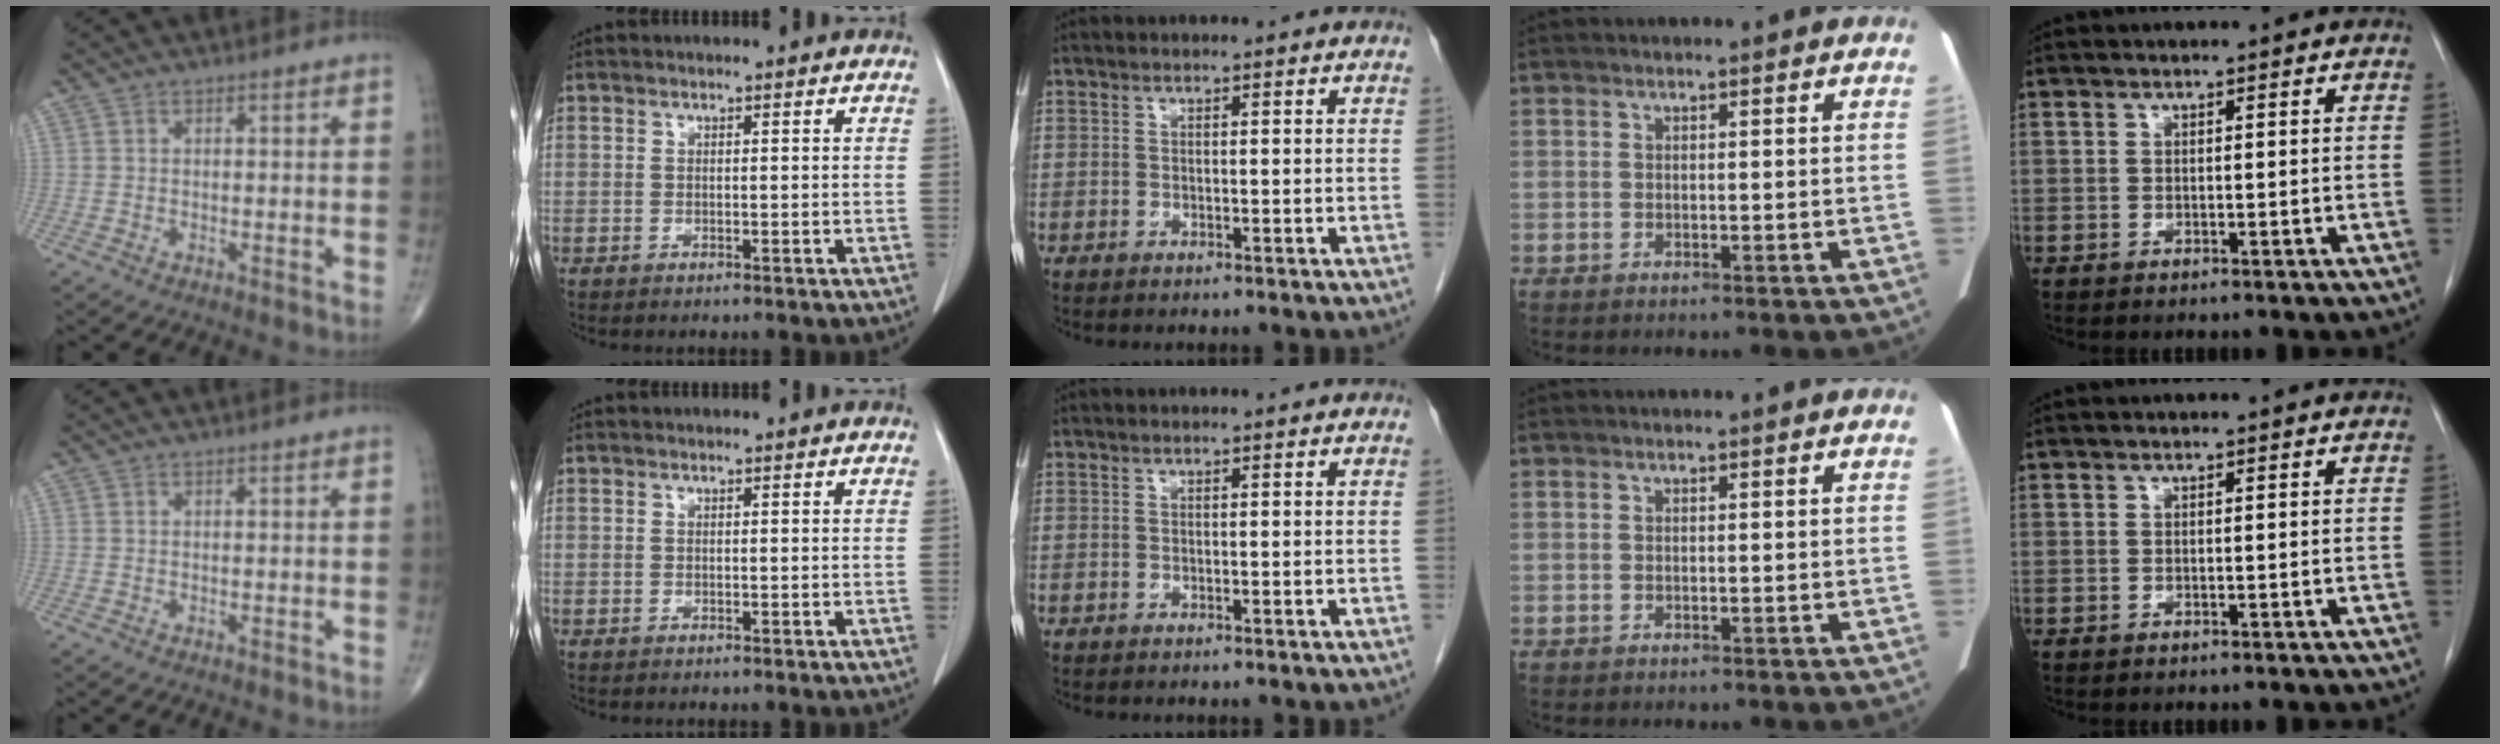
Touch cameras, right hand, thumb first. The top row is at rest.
{}